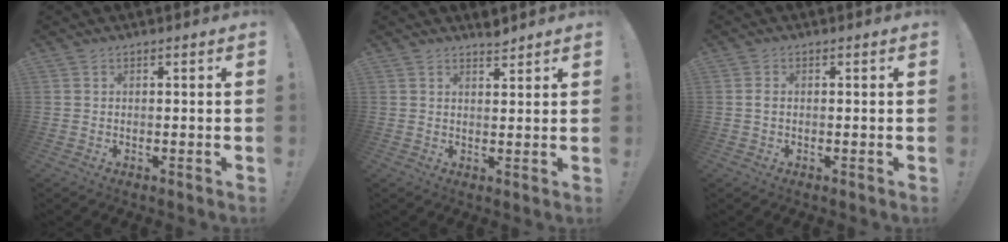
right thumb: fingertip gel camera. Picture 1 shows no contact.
{"total": 2.5, "force": [2.5, 0.1, 0.5], "torque": [0.010, -0.023, 0.041]}
{"total": 1.0, "force": [-0.2, 0.6, 0.7], "torque": [-0.022, 0.007, -0.002]}